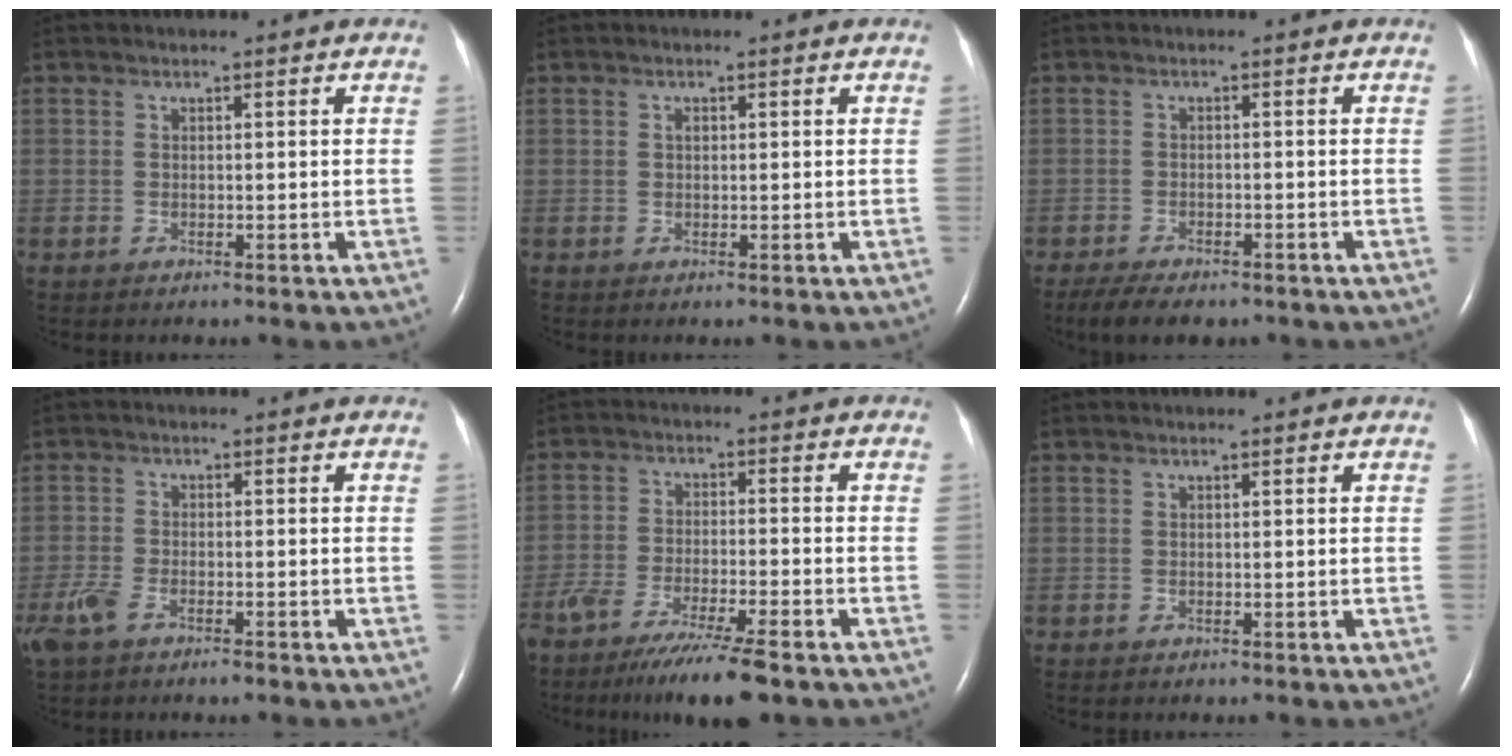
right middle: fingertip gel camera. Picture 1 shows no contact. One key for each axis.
{"total": 0.6, "fx": 0.2, "fy": 0.4, "fz": 0.5, "tx": -0.013, "ty": 0.002, "tz": 0.004}
{"total": 6.1, "fx": -4.7, "fy": 2.1, "fz": 3.2, "tx": -0.053, "ty": -0.011, "tz": -0.069}
{"total": 5.3, "fx": -3.6, "fy": 1.6, "fz": 3.5, "tx": -0.075, "ty": -0.009, "tz": -0.065}
{"total": 12.6, "fx": -9.8, "fy": 0.6, "fz": 8.0, "tx": -0.142, "ty": -0.037, "tz": -0.161}
{"total": 0.0}